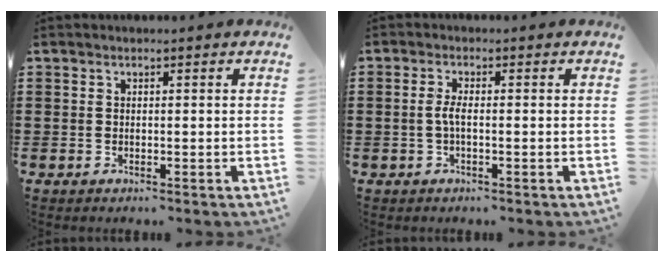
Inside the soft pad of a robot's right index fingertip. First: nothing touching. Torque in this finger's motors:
{"motor_torque": [0.33, 0.27, 0.26, 0.09]}